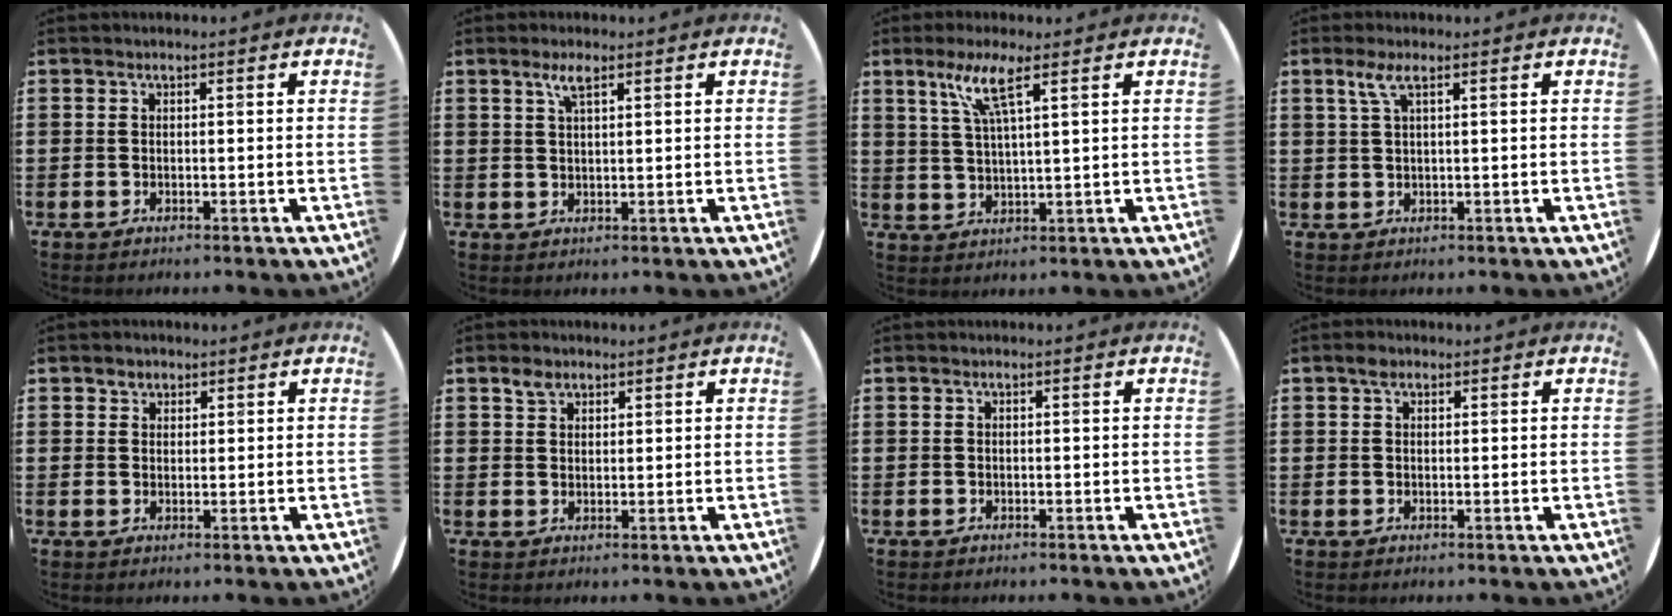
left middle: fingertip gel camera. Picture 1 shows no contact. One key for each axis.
{"total": 2.7, "fx": 1.7, "fy": 0.5, "fz": 2.0, "tx": -0.041, "ty": 0.006, "tz": 0.028}
{"total": 5.9, "fx": 3.5, "fy": 0.6, "fz": 4.7, "tx": -0.101, "ty": 0.008, "tz": 0.057}
{"total": 2.2, "fx": 1.1, "fy": 0.3, "fz": 1.8, "tx": -0.038, "ty": 0.005, "tz": 0.018}
{"total": 1.6, "fx": 1.3, "fy": 0.9, "fz": 0.0, "tx": 0.008, "ty": 0.000, "tz": 0.024}
{"total": 2.0, "fx": 1.6, "fy": 1.1, "fz": 0.5, "tx": -0.004, "ty": 0.001, "tz": 0.029}
{"total": 0.0}
{"total": 1.3, "fx": 0.9, "fy": 0.8, "fz": 0.6, "tx": -0.004, "ty": 0.002, "tz": 0.015}